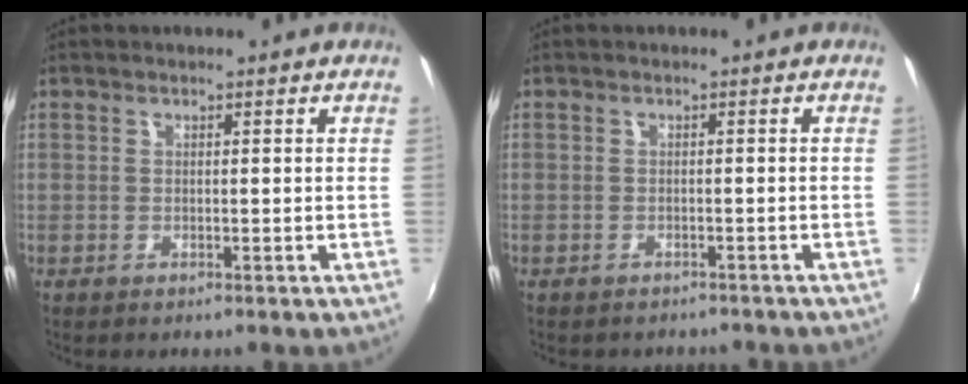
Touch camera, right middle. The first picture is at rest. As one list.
[{"total": 3.6, "force": [-3.2, 1.3, 1.0], "torque": [-0.022, -0.013, -0.041]}]